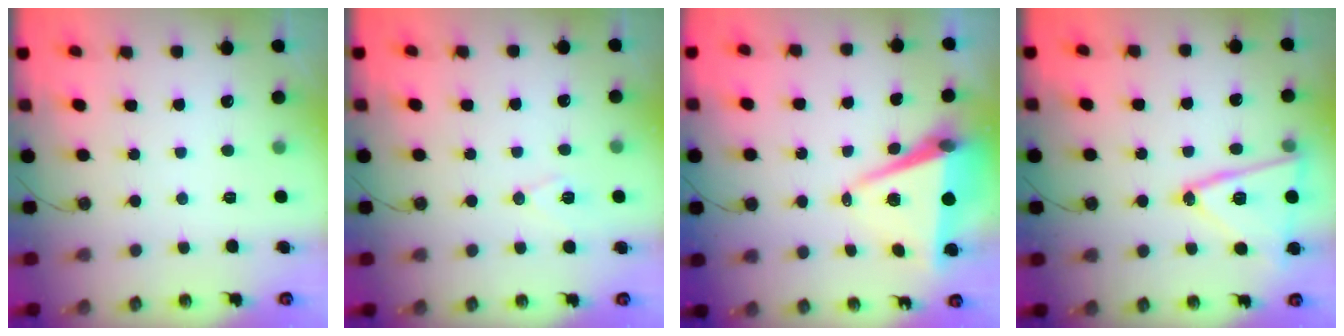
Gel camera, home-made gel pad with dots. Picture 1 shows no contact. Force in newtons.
{"total": 7.3, "press": 6.4, "slide": 3.6}
{"total": 8.5, "press": 7.3, "slide": 4.3}
{"total": 16.6, "press": 16.6, "slide": 0.7}